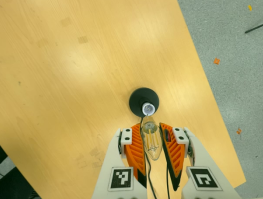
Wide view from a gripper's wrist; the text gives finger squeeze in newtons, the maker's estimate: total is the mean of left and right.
{"total": 18.7, "left": 20.6, "right": 16.7}